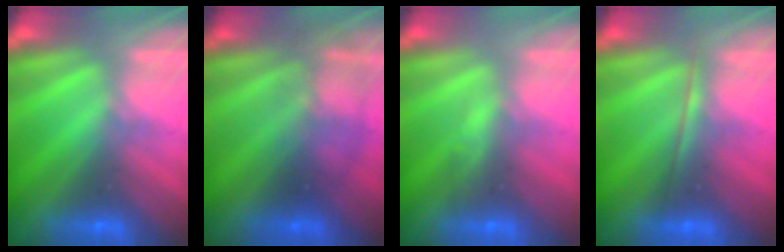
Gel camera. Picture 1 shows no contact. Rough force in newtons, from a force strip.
{"total": 2.1}
{"total": 2.6}
{"total": 1.8}